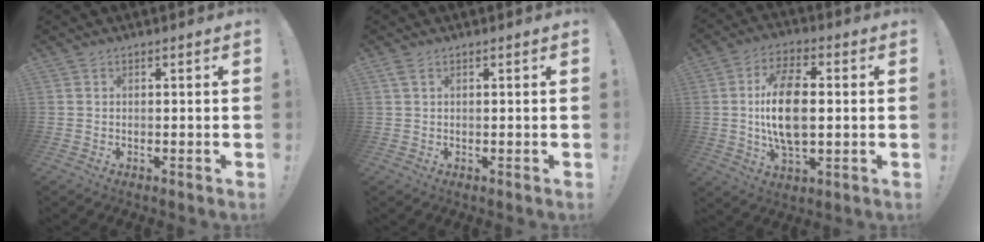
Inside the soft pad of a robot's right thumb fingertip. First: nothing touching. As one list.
[{"total": 1.4, "force": [0.7, 0.4, 1.2], "torque": [-0.018, 0.000, 0.010]}, {"total": 14.5, "force": [0.5, 7.6, 12.3], "torque": [-0.224, -0.003, 0.003]}]